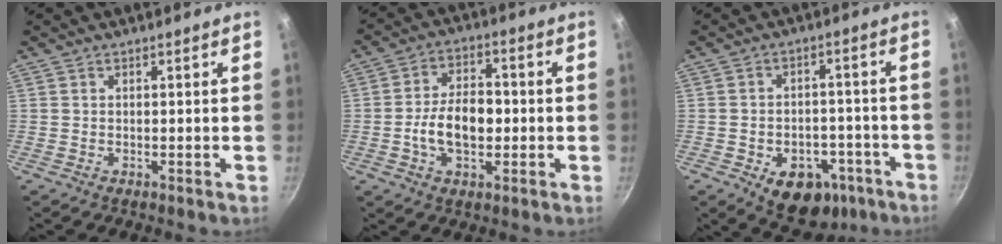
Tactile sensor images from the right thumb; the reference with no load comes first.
{"total": 10.3, "force": [-1.5, 6.3, 8.1], "torque": [-0.123, 0.022, -0.031]}
{"total": 13.3, "force": [-6.3, 8.8, 7.6], "torque": [-0.059, 0.037, -0.074]}